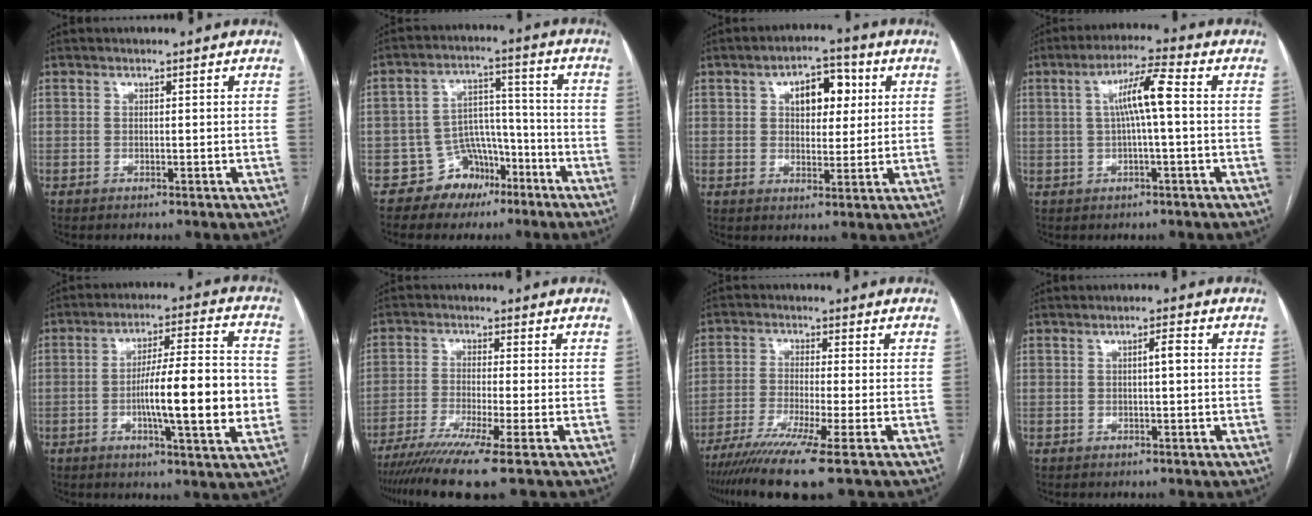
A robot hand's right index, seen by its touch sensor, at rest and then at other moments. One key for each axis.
{"total": 7.7, "fx": -4.8, "fy": 5.9, "fz": 1.3, "tx": -0.007, "ty": 0.035, "tz": -0.069}
{"total": 7.6, "fx": 2.4, "fy": 4.1, "fz": 5.9, "tx": -0.082, "ty": 0.022, "tz": 0.038}
{"total": 6.8, "fx": 0.7, "fy": 0.2, "fz": 6.8, "tx": -0.121, "ty": 0.016, "tz": 0.012}
{"total": 15.2, "fx": -2.4, "fy": 1.4, "fz": 14.9, "tx": -0.233, "ty": 0.004, "tz": -0.040}
{"total": 10.1, "fx": -7.3, "fy": -1.3, "fz": 6.8, "tx": -0.107, "ty": -0.026, "tz": -0.117}
{"total": 10.6, "fx": -7.4, "fy": -1.3, "fz": 7.4, "tx": -0.123, "ty": -0.029, "tz": -0.122}
{"total": 1.9, "fx": 0.2, "fy": 0.2, "fz": 1.8, "tx": -0.029, "ty": 0.004, "tz": 0.002}